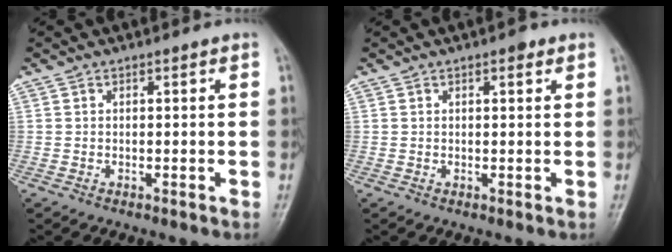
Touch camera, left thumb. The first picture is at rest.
{"total": 1.5, "force": [0.9, 0.6, 1.0], "torque": [-0.009, -0.001, 0.009]}